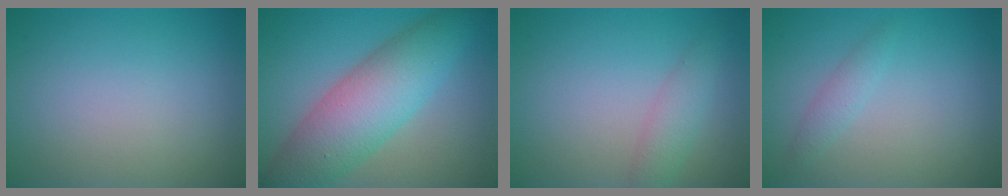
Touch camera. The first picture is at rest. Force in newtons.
{"total": 8.1, "press": 8.1, "slide": 0.1}
{"total": 2.2, "press": 2.2, "slide": 0.1}
{"total": 1.3, "press": 1.3, "slide": 0.0}